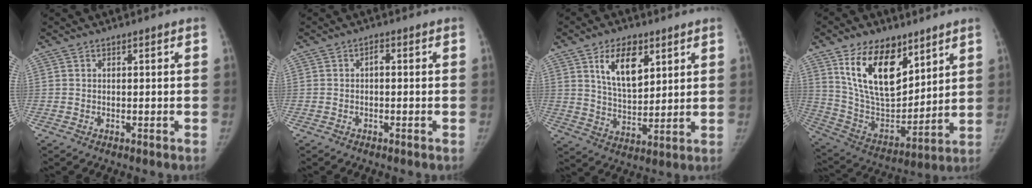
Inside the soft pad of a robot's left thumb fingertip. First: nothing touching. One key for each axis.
{"total": 1.3, "fx": -0.1, "fy": 0.7, "fz": 1.1, "tx": -0.013, "ty": 0.005, "tz": -0.006}
{"total": 11.2, "fx": 5.3, "fy": 5.9, "fz": 8.0, "tx": -0.113, "ty": -0.030, "tz": 0.098}
{"total": 19.9, "fx": 10.6, "fy": 10.7, "fz": 13.0, "tx": -0.182, "ty": -0.058, "tz": 0.207}